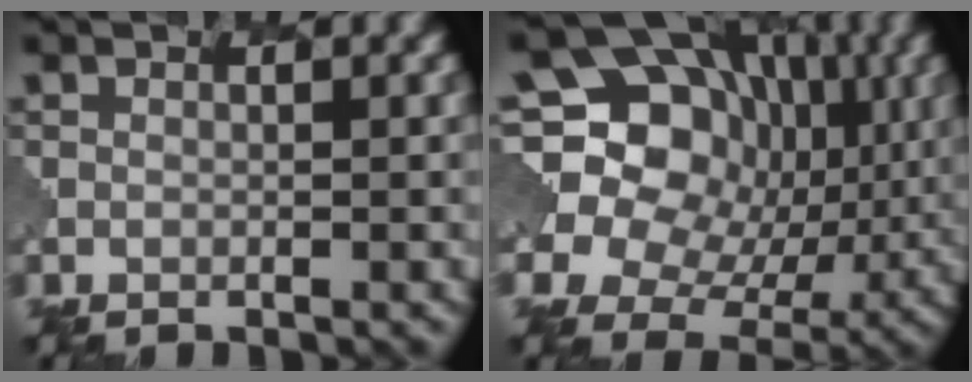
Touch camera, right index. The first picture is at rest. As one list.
[{"total": 17.7, "force": [4.0, 15.0, 8.5], "torque": [-0.182, 0.039, 0.058]}]